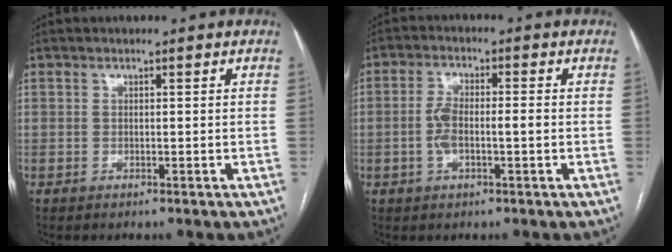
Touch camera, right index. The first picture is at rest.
{"total": 5.0, "force": [-0.9, 1.6, 4.6], "torque": [-0.101, 0.014, -0.015]}